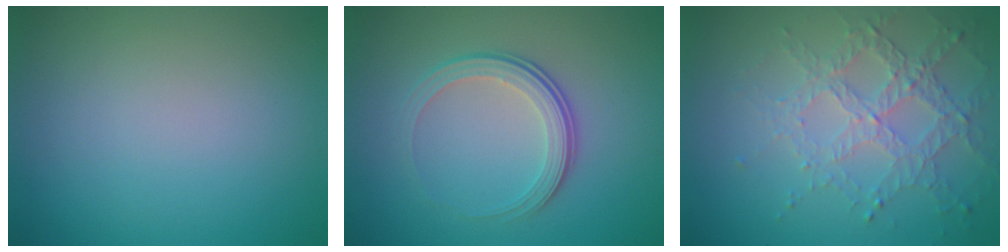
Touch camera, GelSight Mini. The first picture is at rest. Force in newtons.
{"total": 3.7, "press": 2.6, "slide": 2.7}
{"total": 4.7, "press": 3.3, "slide": 3.4}